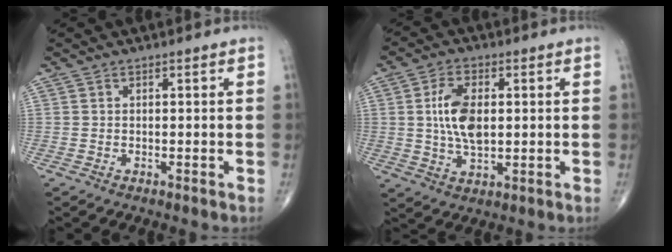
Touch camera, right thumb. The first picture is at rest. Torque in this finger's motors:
{"motor_torque": [1.48, 1.36, 1.14, 0.05, 0.10]}